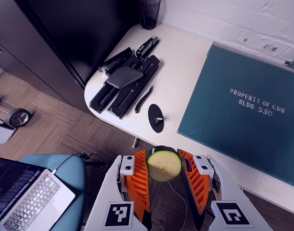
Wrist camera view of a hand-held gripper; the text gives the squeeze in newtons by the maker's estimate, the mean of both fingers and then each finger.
{"total": 9.6, "left": 9.1, "right": 10.0}